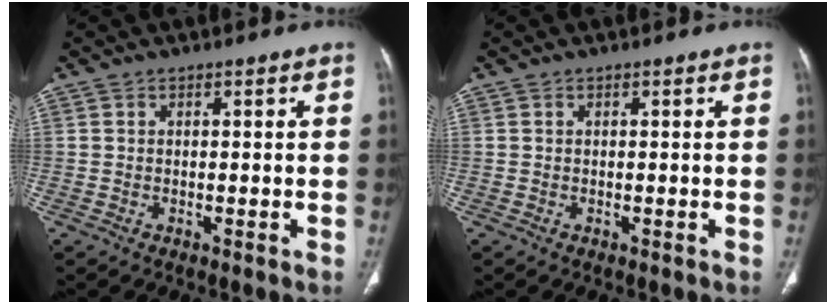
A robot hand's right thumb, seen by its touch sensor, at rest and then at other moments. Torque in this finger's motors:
{"motor_torque": [0.08, 0.08, -0.01, -0.01, 0.00]}